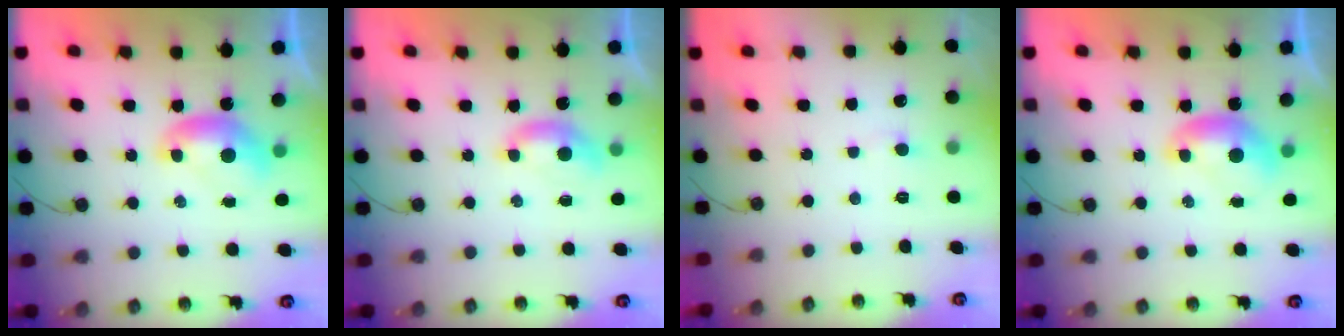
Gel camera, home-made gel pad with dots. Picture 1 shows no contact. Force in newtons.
{"total": 1.6, "press": 1.4, "slide": 0.6}
{"total": 0.7, "press": 0.6, "slide": 0.4}
{"total": 0.0}